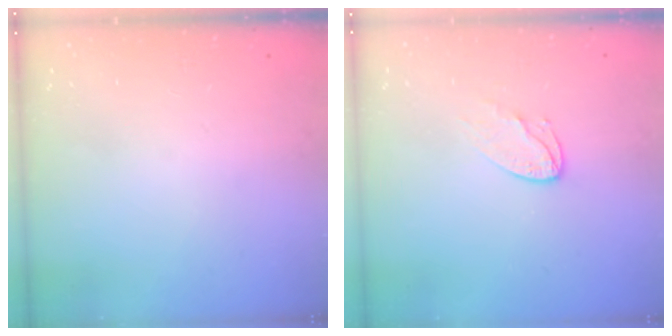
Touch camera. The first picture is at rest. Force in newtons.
{"total": 6.0, "press": 6.0, "slide": 0.4}